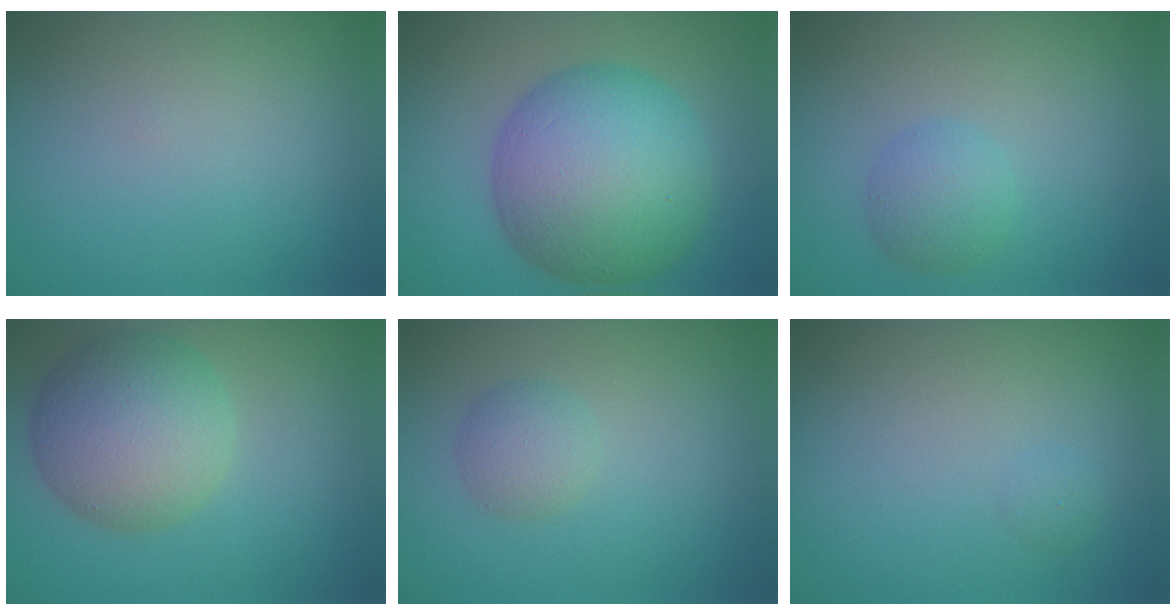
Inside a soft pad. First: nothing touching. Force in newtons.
{"total": 11.7, "press": 11.7, "slide": 0.1}
{"total": 2.4, "press": 2.4, "slide": 0.0}
{"total": 7.6, "press": 7.6, "slide": 0.1}
{"total": 2.0, "press": 2.0, "slide": 0.0}
{"total": 0.6, "press": 0.6, "slide": 0.0}